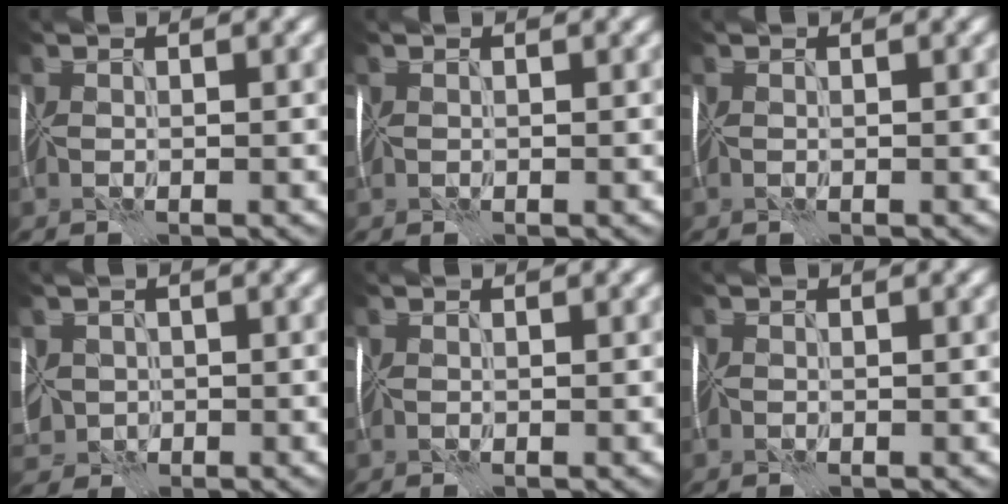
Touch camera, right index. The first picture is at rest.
{"total": 0.0}
{"total": 0.0}
{"total": 3.0, "force": [-0.3, 2.6, 1.5], "torque": [-0.038, -0.001, 0.000]}
{"total": 0.0}
{"total": 0.7, "force": [-0.1, 0.7, 0.3], "torque": [-0.004, 0.003, -0.003]}